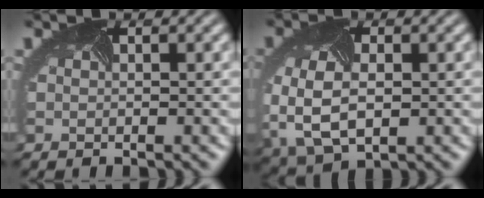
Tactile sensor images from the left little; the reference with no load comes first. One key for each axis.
{"total": 6.5, "fx": -1.3, "fy": 4.5, "fz": 4.6, "tx": -0.134, "ty": -0.026, "tz": -0.013}